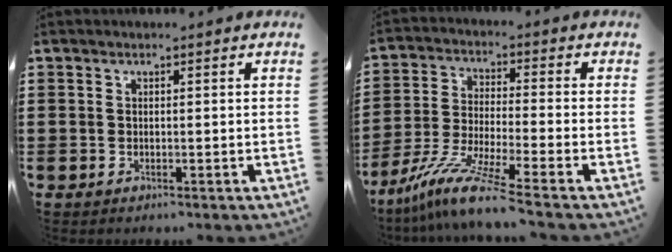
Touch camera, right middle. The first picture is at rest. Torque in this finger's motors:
{"motor_torque": [1.76, -0.38, 0.45, 0.18]}